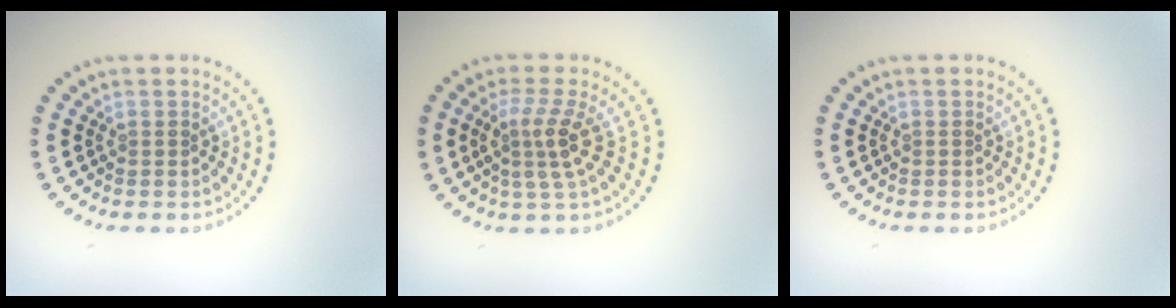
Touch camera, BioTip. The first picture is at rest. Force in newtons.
{"total": 3.0, "press": 2.2, "slide": 2.1}
{"total": 0.0}